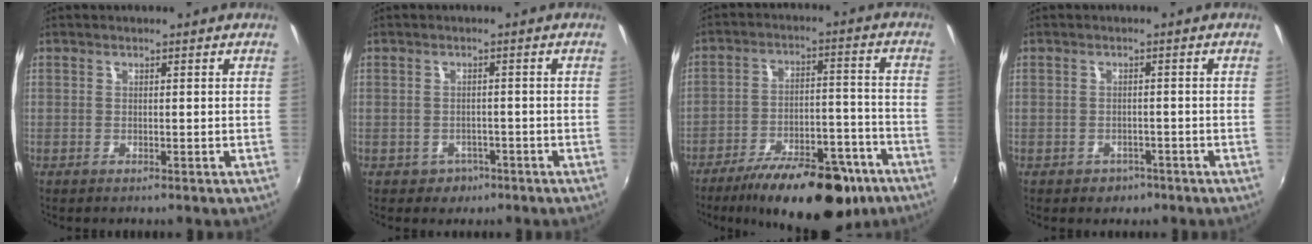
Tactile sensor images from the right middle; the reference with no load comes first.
{"total": 3.4, "force": [-1.9, 2.8, 0.6], "torque": [-0.022, 0.001, -0.022]}
{"total": 21.2, "force": [-15.3, 8.0, 12.3], "torque": [-0.201, -0.007, -0.217]}
{"total": 3.1, "force": [-1.9, 2.4, 0.7], "torque": [-0.020, -0.002, -0.025]}